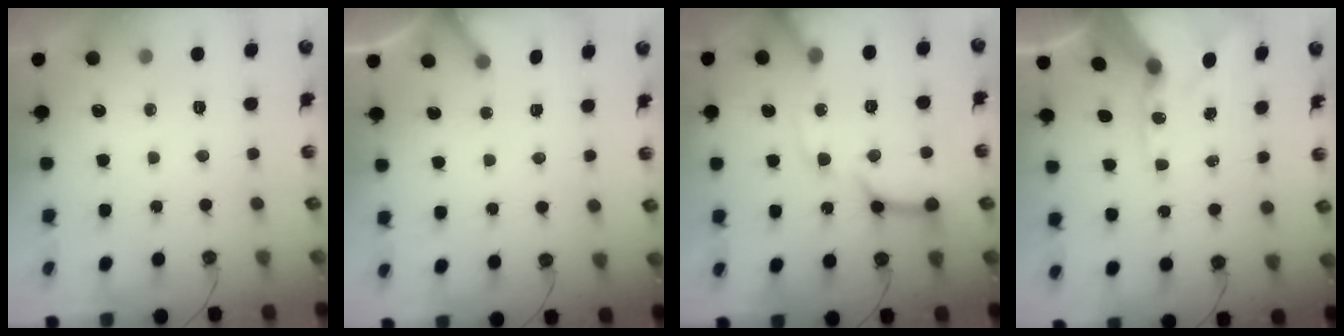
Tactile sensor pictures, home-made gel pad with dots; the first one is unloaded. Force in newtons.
{"total": 3.8, "press": 3.8, "slide": 0.2}
{"total": 16.7, "press": 16.5, "slide": 2.1}
{"total": 15.0, "press": 14.8, "slide": 2.4}